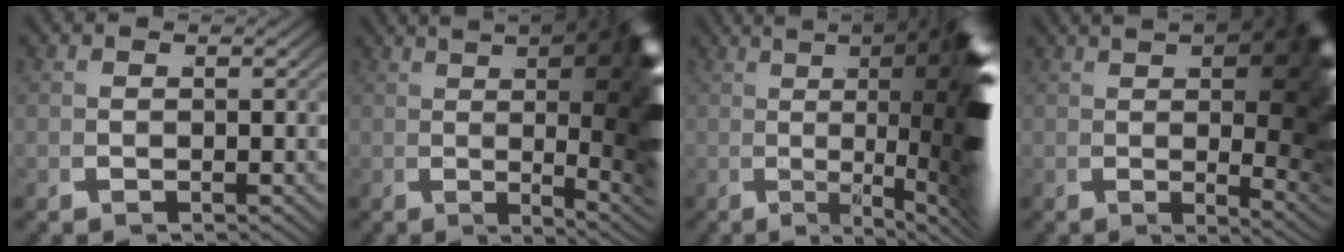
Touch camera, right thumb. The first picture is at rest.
{"total": 21.0, "force": [2.8, 7.2, 19.5], "torque": [-0.243, -0.003, 0.041]}
{"total": 23.6, "force": [1.8, 7.7, 22.2], "torque": [-0.280, -0.002, 0.025]}
{"total": 18.8, "force": [2.1, 7.1, 17.3], "torque": [-0.194, -0.009, 0.039]}